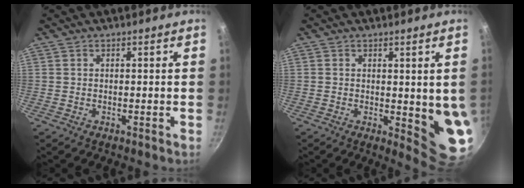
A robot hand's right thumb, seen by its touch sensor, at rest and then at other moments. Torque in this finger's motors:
{"motor_torque": [2.19, 2.07, 1.81, -0.05, 0.17]}